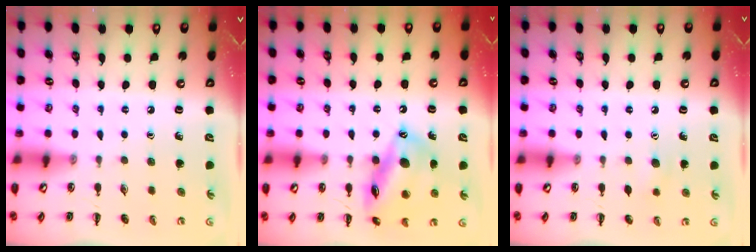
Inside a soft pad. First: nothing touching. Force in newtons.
{"total": 16.1, "press": 15.9, "slide": 2.7}
{"total": 6.1, "press": 5.9, "slide": 1.3}